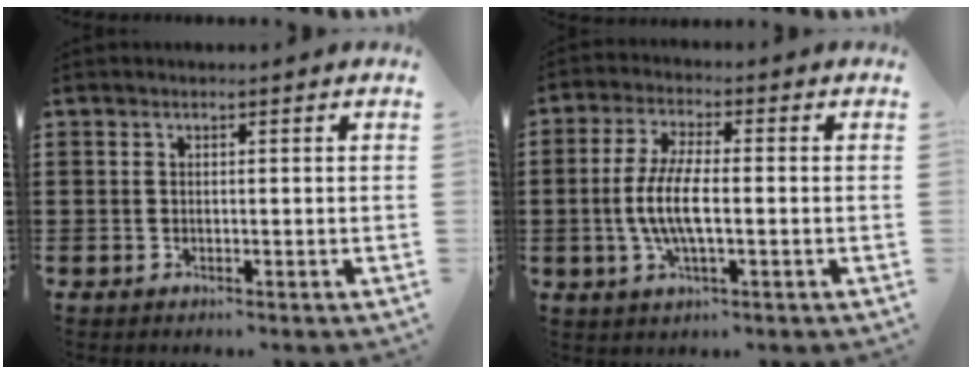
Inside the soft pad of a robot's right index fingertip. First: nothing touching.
{"total": 7.0, "force": [-1.3, 2.1, 6.5], "torque": [-0.148, -0.008, -0.032]}